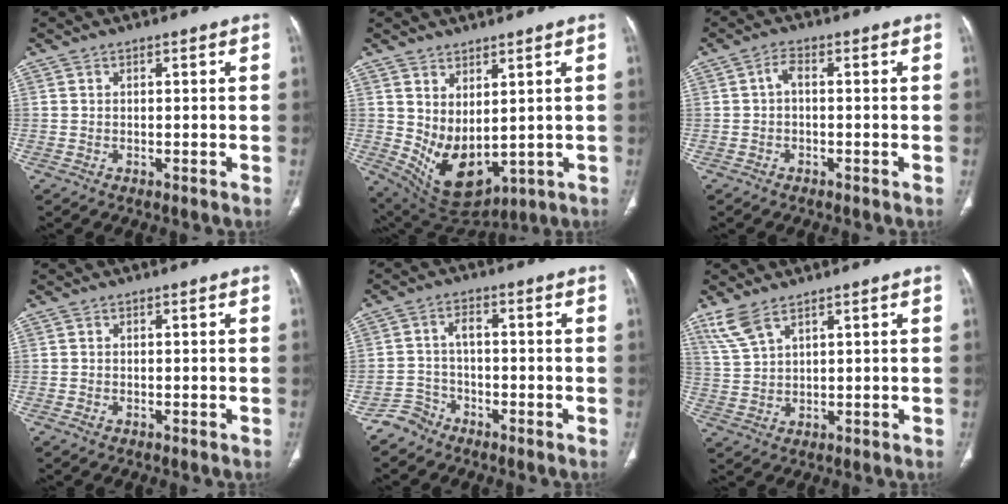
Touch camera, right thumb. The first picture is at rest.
{"total": 10.8, "force": [1.3, 6.2, 8.8], "torque": [-0.142, -0.028, 0.059]}
{"total": 1.9, "force": [-0.2, 0.9, 1.7], "torque": [-0.031, 0.009, -0.008]}
{"total": 0.6, "force": [-0.2, 0.4, 0.3], "torque": [-0.011, 0.001, -0.002]}
{"total": 4.2, "force": [-3.2, 2.6, 0.0], "torque": [0.014, 0.026, -0.068]}
{"total": 5.4, "force": [4.0, 1.7, 3.3], "torque": [-0.078, -0.007, 0.091]}